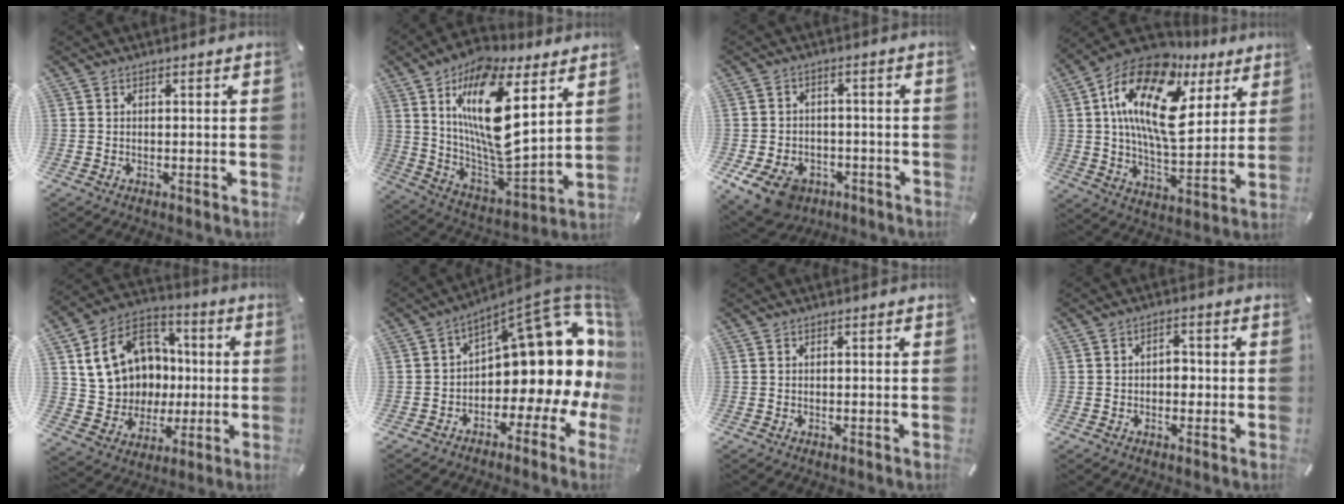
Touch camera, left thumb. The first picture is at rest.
{"total": 20.8, "force": [9.2, 8.8, 16.4], "torque": [-0.333, -0.055, 0.148]}
{"total": 9.8, "force": [-5.7, 6.5, 4.6], "torque": [-0.100, 0.034, -0.103]}
{"total": 21.1, "force": [8.4, 11.4, 15.7], "torque": [-0.290, -0.038, 0.138]}
{"total": 18.3, "force": [2.5, 16.3, 8.0], "torque": [-0.152, -0.007, 0.067]}
{"total": 18.8, "force": [5.7, 9.7, 15.1], "torque": [-0.181, -0.066, 0.094]}
{"total": 0.0}
{"total": 3.1, "force": [-0.3, 2.2, 2.2], "torque": [-0.027, 0.003, -0.011]}